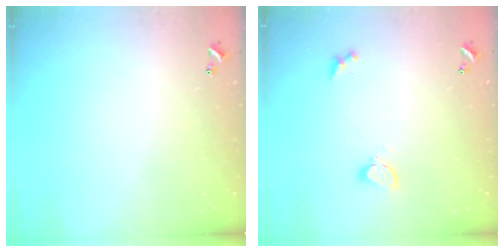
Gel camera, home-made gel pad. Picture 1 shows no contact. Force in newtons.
{"total": 2.2, "press": 2.0, "slide": 0.9}